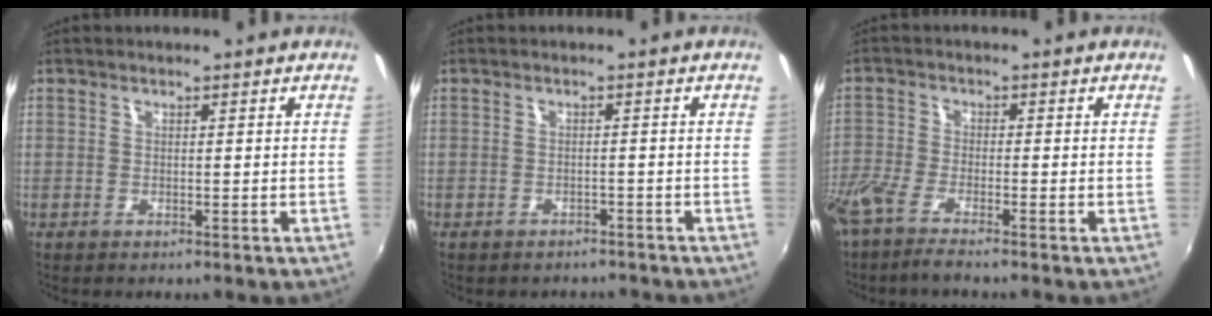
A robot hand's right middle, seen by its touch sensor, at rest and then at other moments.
{"total": 4.3, "force": [-3.7, 1.9, 1.0], "torque": [-0.021, -0.012, -0.047]}
{"total": 6.2, "force": [-5.1, 0.7, 3.5], "torque": [-0.094, -0.021, -0.103]}